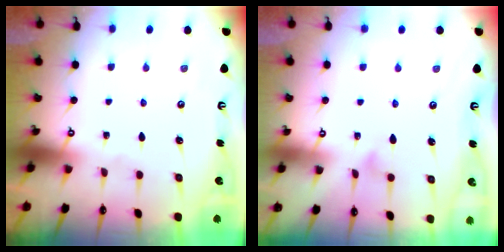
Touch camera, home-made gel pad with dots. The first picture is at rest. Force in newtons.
{"total": 5.7, "press": 5.7, "slide": 0.3}